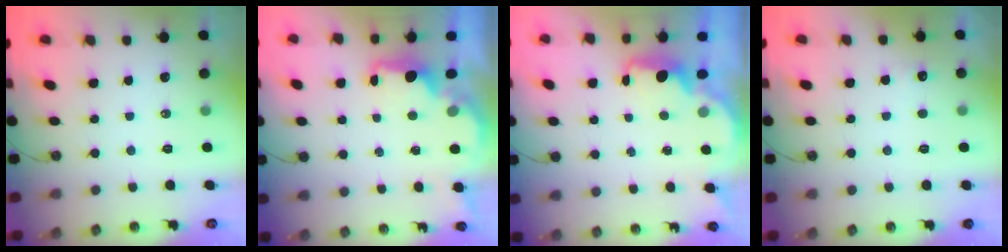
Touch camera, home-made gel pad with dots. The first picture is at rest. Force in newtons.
{"total": 1.6, "press": 1.5, "slide": 0.5}
{"total": 1.9, "press": 1.8, "slide": 0.7}
{"total": 2.9, "press": 2.7, "slide": 1.1}